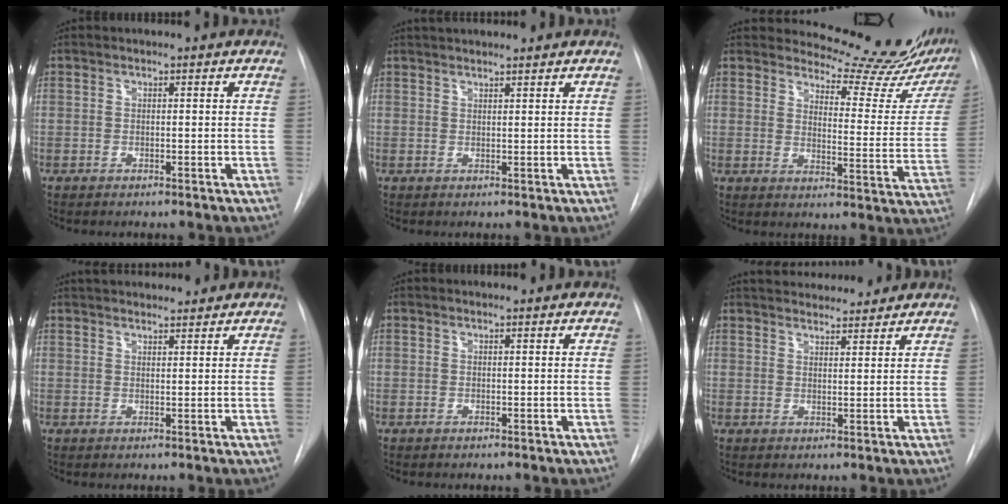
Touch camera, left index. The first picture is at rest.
{"total": 5.5, "force": [5.0, 0.4, 2.1], "torque": [-0.029, 0.030, 0.074]}
{"total": 17.1, "force": [16.6, 2.1, 3.5], "torque": [-0.035, -0.107, 0.180]}
{"total": 8.0, "force": [7.3, 1.4, 2.8], "torque": [-0.039, 0.027, 0.105]}
{"total": 0.8, "force": [0.8, 0.1, 0.1], "torque": [-0.008, 0.009, 0.012]}
{"total": 10.5, "force": [9.8, 2.0, 3.1], "torque": [-0.041, 0.015, 0.138]}